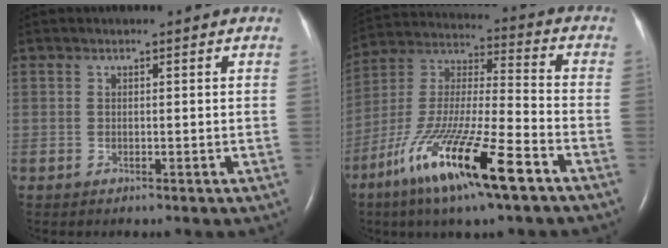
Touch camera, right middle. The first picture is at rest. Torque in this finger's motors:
{"motor_torque": [1.50, -0.64, 1.05, 0.21]}